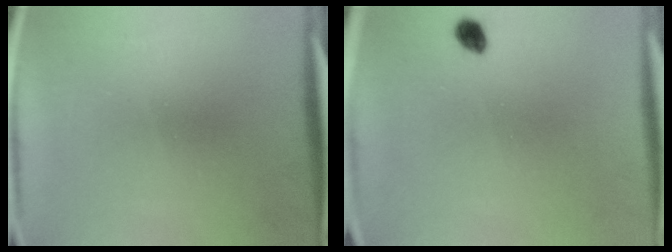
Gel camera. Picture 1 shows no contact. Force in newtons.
{"total": 1.9}